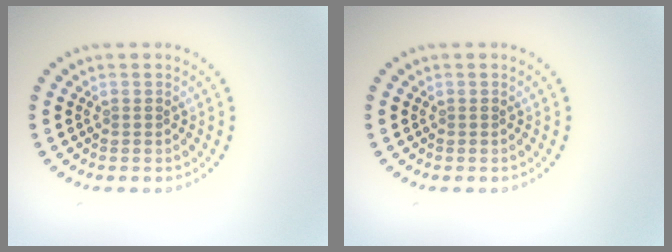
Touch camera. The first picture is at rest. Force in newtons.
{"total": 0.0}